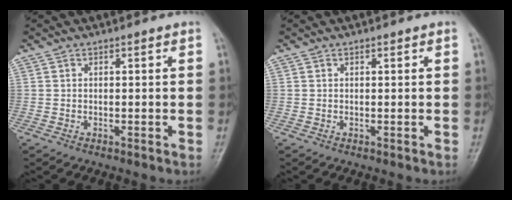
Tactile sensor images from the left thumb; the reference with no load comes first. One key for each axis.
{"total": 0.0}